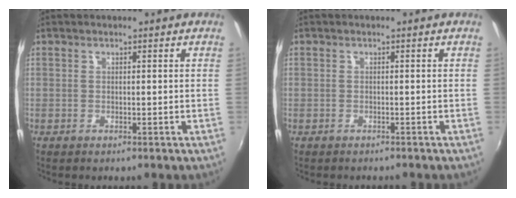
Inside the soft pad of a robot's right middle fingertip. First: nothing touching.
{"total": 1.2, "force": [-1.0, 0.7, 0.1], "torque": [-0.007, 0.002, -0.013]}